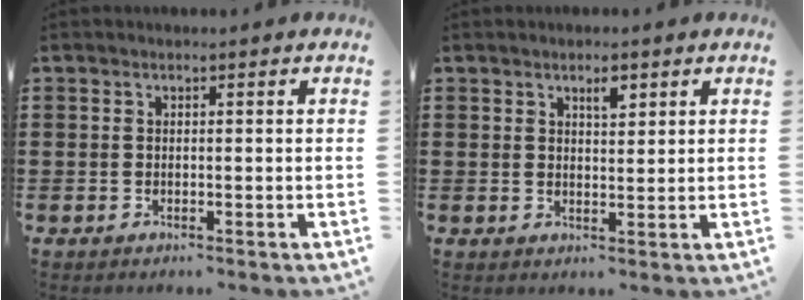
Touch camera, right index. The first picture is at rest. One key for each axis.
{"total": 2.4, "fx": 1.5, "fy": 0.9, "fz": 1.7, "tx": -0.028, "ty": 0.001, "tz": 0.024}